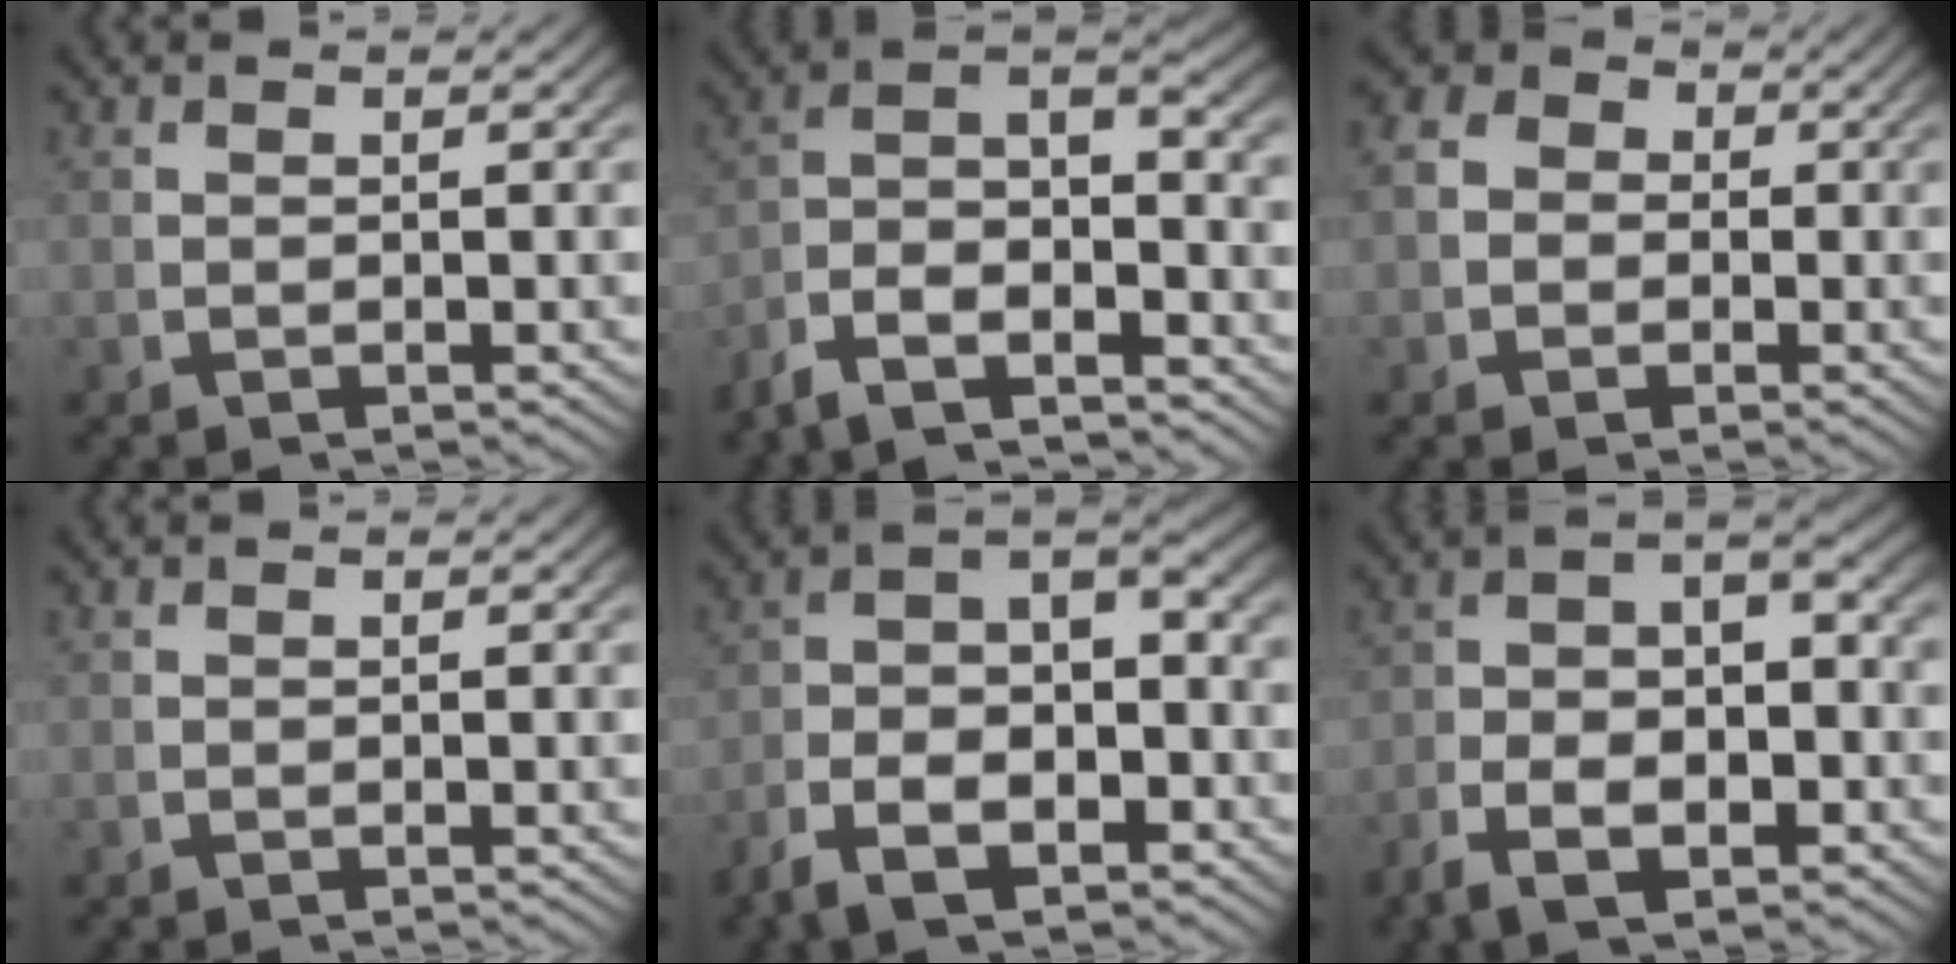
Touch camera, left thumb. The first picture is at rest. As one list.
[{"total": 11.3, "force": [-2.7, 8.0, 7.5], "torque": [-0.162, -0.037, -0.052]}, {"total": 4.9, "force": [0.2, 4.4, 2.1], "torque": [-0.040, -0.005, -0.005]}, {"total": 0.0}, {"total": 8.7, "force": [-1.8, 5.5, 6.6], "torque": [-0.106, -0.015, -0.032]}, {"total": 6.4, "force": [-1.4, 3.6, 5.1], "torque": [-0.084, -0.012, -0.023]}]